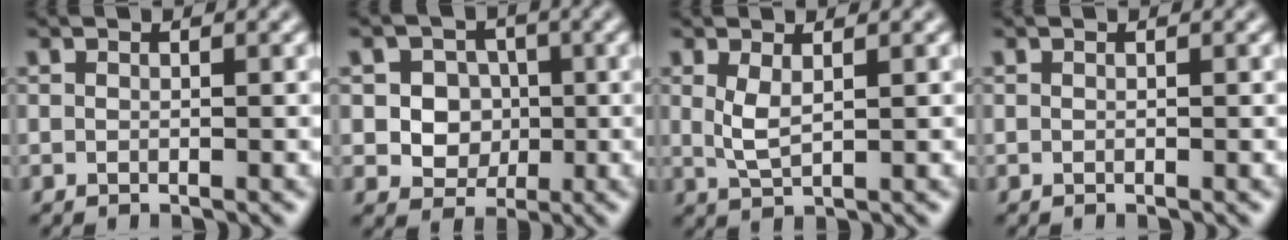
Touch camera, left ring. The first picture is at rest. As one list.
[{"total": 4.6, "force": [0.2, 4.1, 2.1], "torque": [-0.017, 0.010, -0.008]}, {"total": 2.0, "force": [0.7, 0.7, 1.8], "torque": [-0.044, -0.003, 0.018]}, {"total": 0.0}]